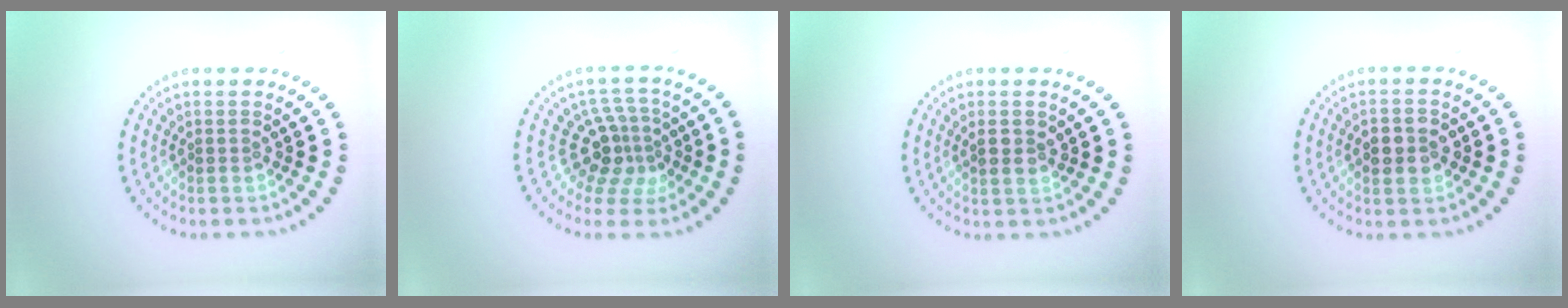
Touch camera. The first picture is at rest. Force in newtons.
{"total": 3.8, "press": 2.7, "slide": 2.8}
{"total": 1.2, "press": 1.1, "slide": 0.3}
{"total": 2.7, "press": 2.7, "slide": 0.1}